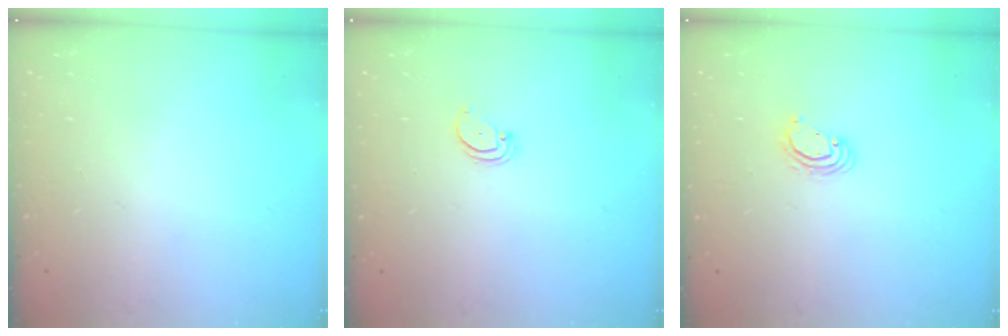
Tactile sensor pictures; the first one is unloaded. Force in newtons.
{"total": 1.5, "press": 1.5, "slide": 0.2}
{"total": 3.3, "press": 3.3, "slide": 0.2}